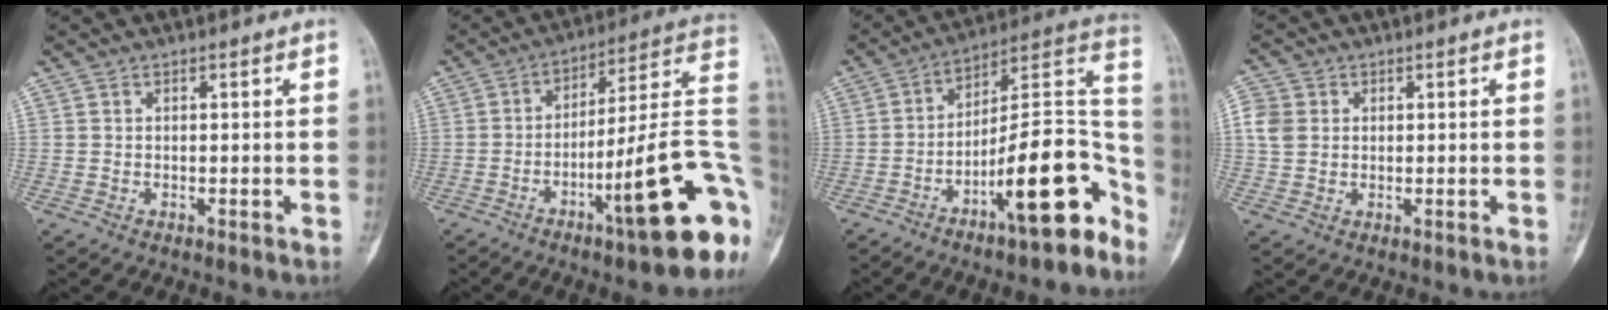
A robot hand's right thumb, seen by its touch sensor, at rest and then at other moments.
{"total": 21.9, "force": [-7.4, 3.4, 20.3], "torque": [-0.227, 0.038, -0.105]}
{"total": 19.1, "force": [-9.8, 5.3, 15.5], "torque": [-0.197, 0.092, -0.156]}
{"total": 4.7, "force": [0.9, 4.0, 2.3], "torque": [-0.041, 0.005, 0.014]}